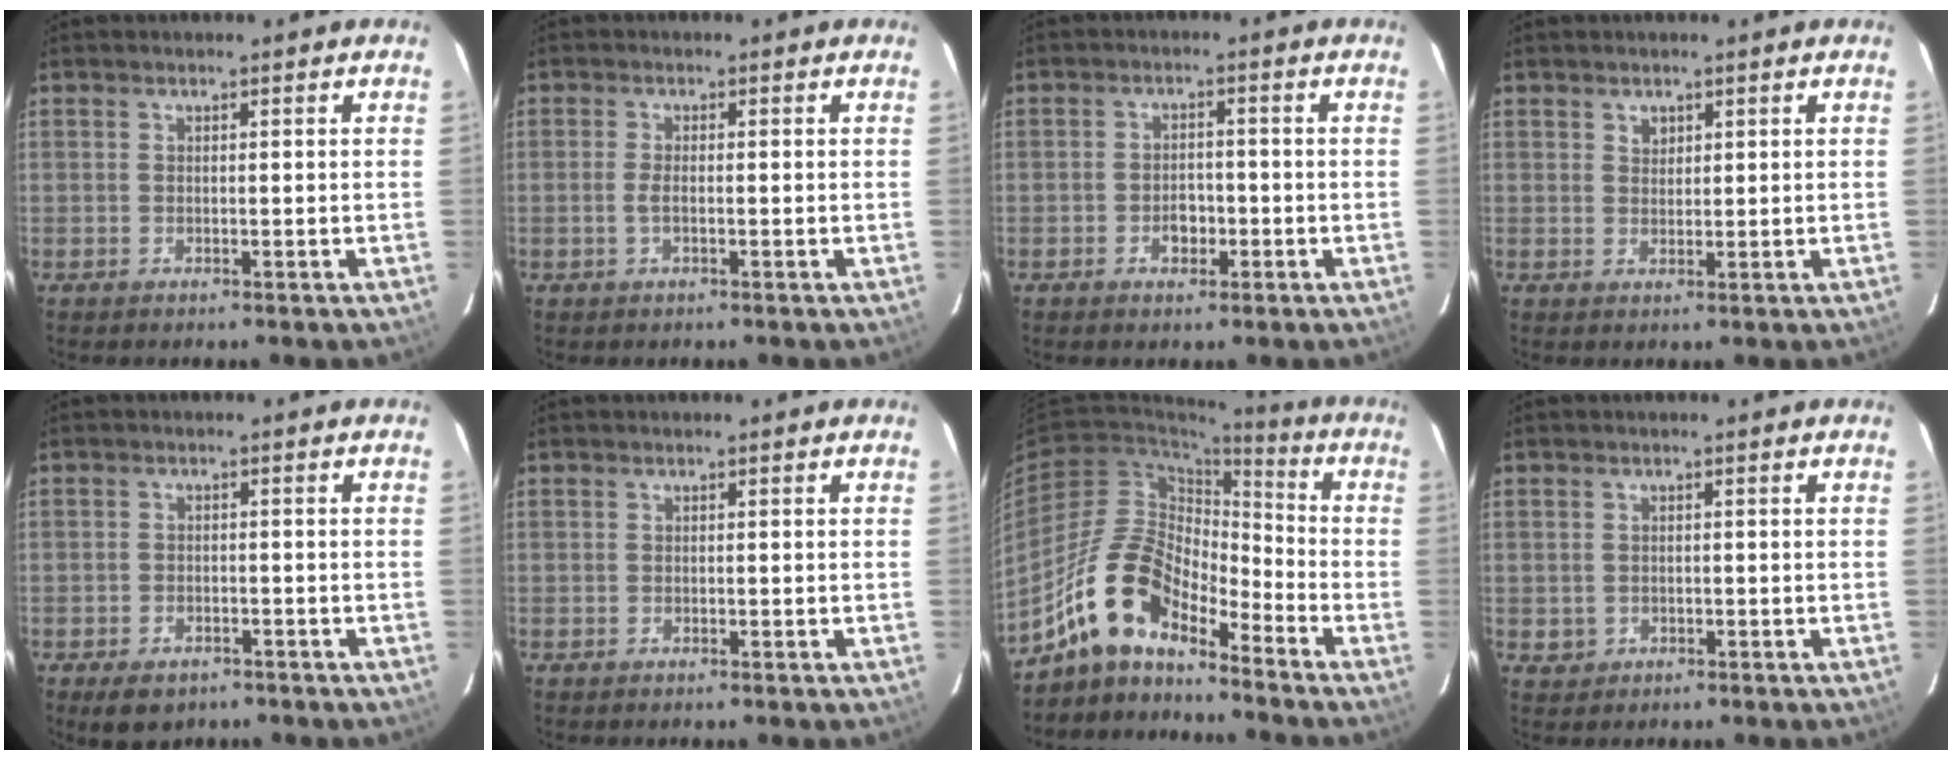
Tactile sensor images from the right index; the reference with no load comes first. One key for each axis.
{"total": 2.1, "fx": -0.5, "fy": 0.7, "fz": 1.9, "tx": -0.040, "ty": -0.001, "tz": -0.009}
{"total": 3.4, "fx": -1.4, "fy": 2.5, "fz": 1.9, "tx": -0.032, "ty": 0.005, "tz": -0.020}
{"total": 1.8, "fx": 1.1, "fy": 1.3, "fz": 0.4, "tx": -0.002, "ty": 0.005, "tz": 0.019}
{"total": 5.7, "fx": -3.9, "fy": 3.3, "fz": 2.5, "tx": -0.054, "ty": -0.007, "tz": -0.052}
{"total": 0.0}
{"total": 13.6, "fx": -10.7, "fy": 5.1, "fz": 6.7, "tx": -0.123, "ty": 0.014, "tz": -0.211}
{"total": 2.2, "fx": -0.4, "fy": 2.2, "fz": 0.2, "tx": -0.003, "ty": 0.001, "tz": -0.001}